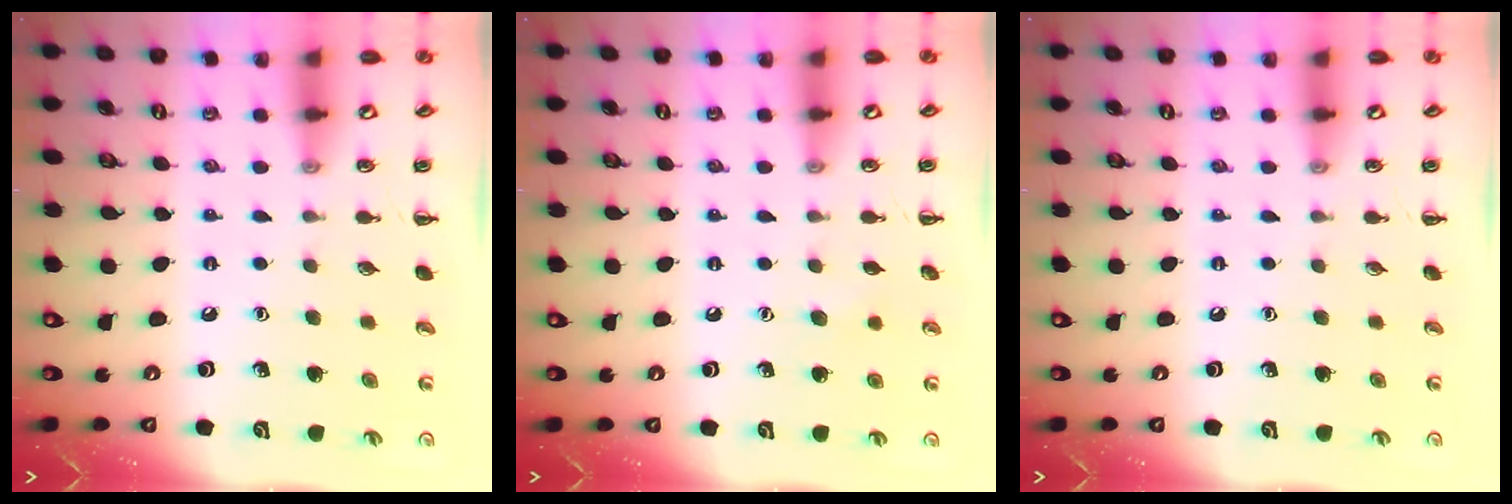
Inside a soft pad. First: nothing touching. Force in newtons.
{"total": 4.4, "press": 4.2, "slide": 1.1}
{"total": 0.0}